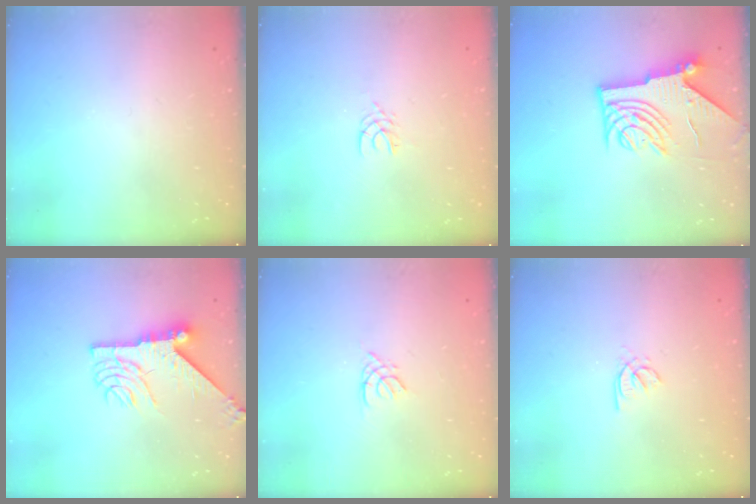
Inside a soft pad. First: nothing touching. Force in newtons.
{"total": 2.5, "press": 2.5, "slide": 0.3}
{"total": 9.2, "press": 9.1, "slide": 1.3}
{"total": 10.9, "press": 10.8, "slide": 1.5}
{"total": 1.4, "press": 1.4, "slide": 0.4}
{"total": 1.7, "press": 1.6, "slide": 0.4}